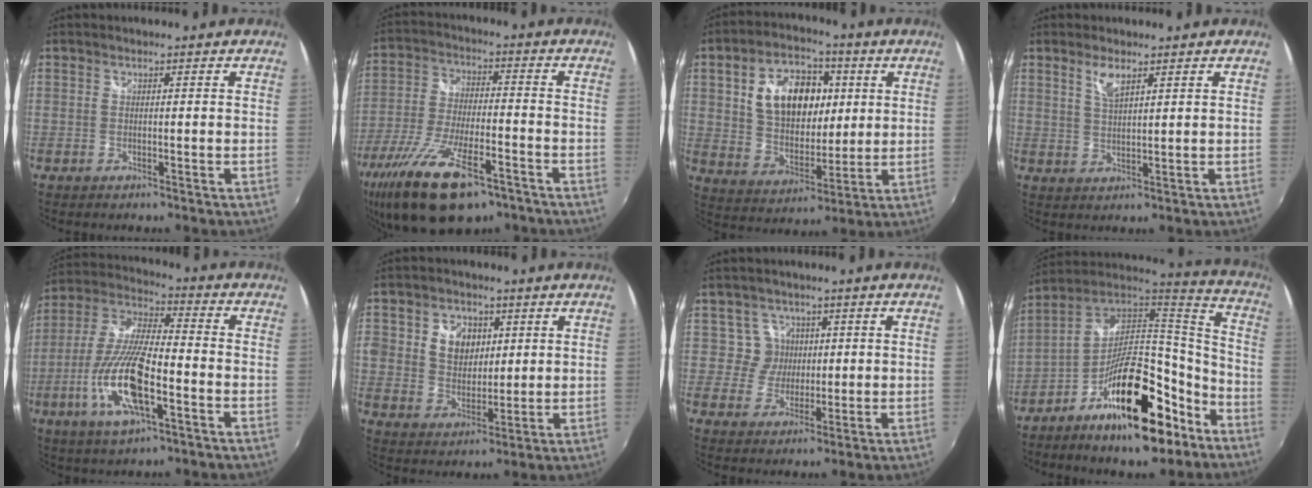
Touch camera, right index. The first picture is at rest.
{"total": 20.3, "force": [-12.7, 7.5, 13.9], "torque": [-0.283, -0.054, -0.218]}
{"total": 15.8, "force": [3.9, 10.4, 11.3], "torque": [-0.207, 0.024, 0.075]}
{"total": 3.5, "force": [2.1, 0.9, 2.6], "torque": [-0.047, 0.000, 0.040]}
{"total": 15.8, "force": [-5.6, 4.9, 13.9], "torque": [-0.293, -0.013, -0.109]}
{"total": 12.4, "force": [3.2, 10.4, 5.9], "torque": [-0.151, 0.028, 0.062]}
{"total": 4.2, "force": [0.9, 4.0, -0.1], "torque": [0.010, 0.013, 0.013]}
{"total": 22.0, "force": [-11.8, 9.0, 16.3], "torque": [-0.255, 0.031, -0.184]}